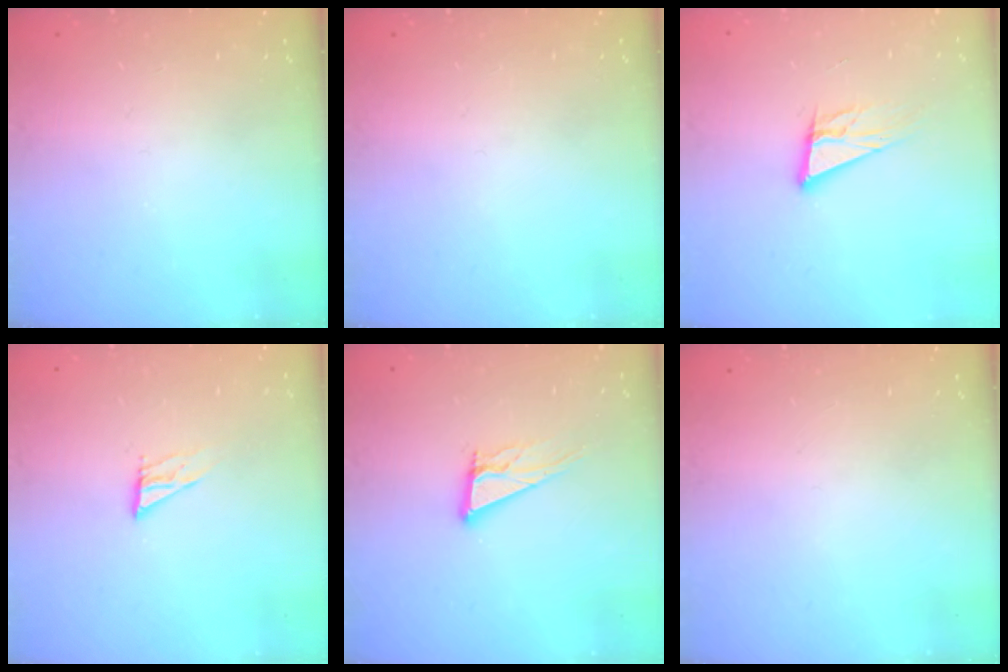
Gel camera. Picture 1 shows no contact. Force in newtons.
{"total": 0.0}
{"total": 12.2, "press": 11.7, "slide": 3.4}
{"total": 7.6, "press": 7.6, "slide": 0.3}
{"total": 11.5, "press": 11.2, "slide": 2.6}
{"total": 0.0}